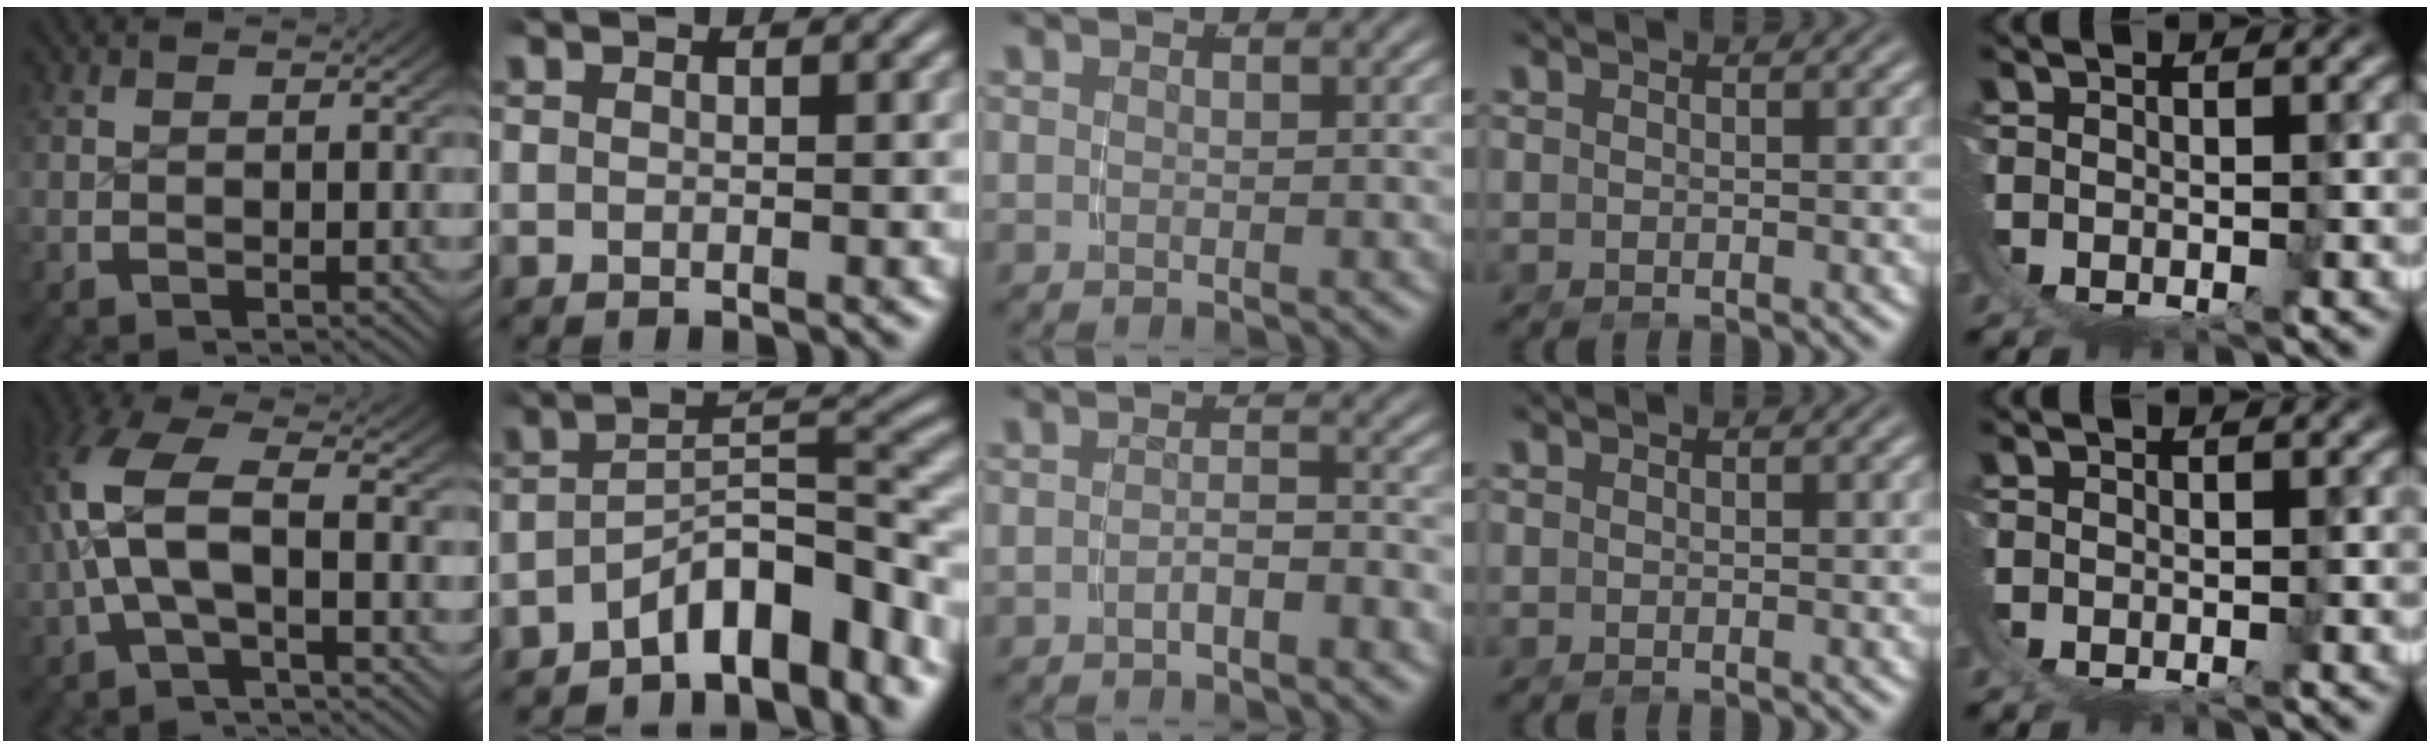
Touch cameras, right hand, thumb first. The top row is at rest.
{"thumb": {"total": 7.5, "force": [0.1, 3.9, 6.4], "torque": [-0.152, -0.008, 0.002]}, "index": {"total": 7.4, "force": [-4.1, 2.6, 5.6], "torque": [-0.080, -0.013, -0.061]}, "middle": {"total": 2.0, "force": [-1.7, 0.1, 1.0], "torque": [-0.010, 0.000, -0.032]}}